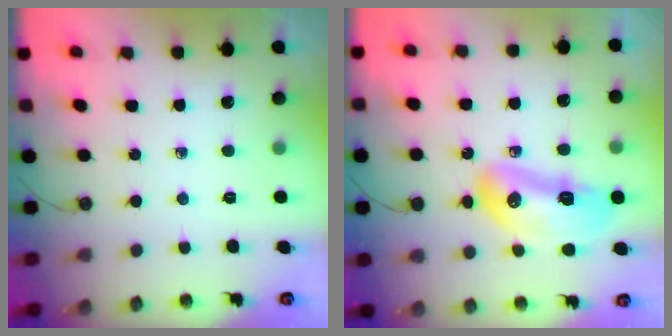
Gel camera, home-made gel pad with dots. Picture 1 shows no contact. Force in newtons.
{"total": 14.0, "press": 13.9, "slide": 1.7}